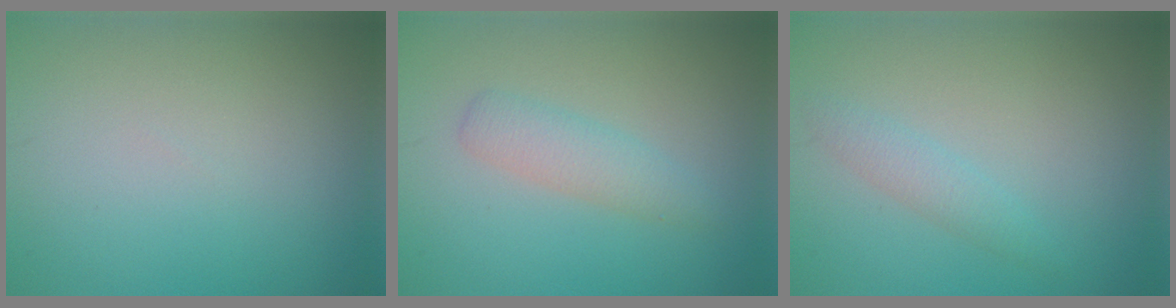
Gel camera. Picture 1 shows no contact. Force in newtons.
{"total": 2.4, "press": 2.4, "slide": 0.0}
{"total": 1.7, "press": 1.7, "slide": 0.1}